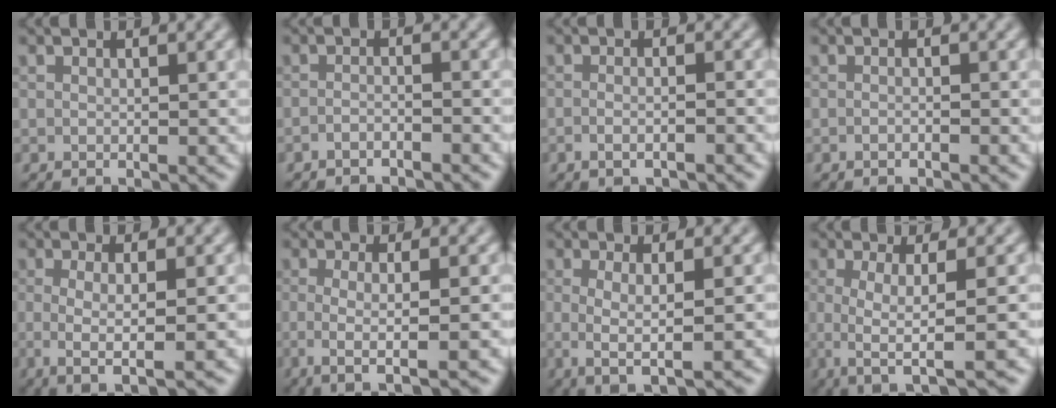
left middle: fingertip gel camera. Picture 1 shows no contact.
{"total": 1.7, "force": [-1.7, 0.0, 0.2], "torque": [-0.005, 0.000, -0.029]}
{"total": 1.8, "force": [-1.2, 0.4, 1.3], "torque": [-0.022, -0.001, -0.026]}
{"total": 0.9, "force": [-0.8, 0.1, 0.3], "torque": [-0.006, -0.003, -0.016]}
{"total": 3.3, "force": [-0.9, 0.6, 3.2], "torque": [-0.060, -0.005, -0.011]}
{"total": 3.7, "force": [-0.9, 0.7, 3.5], "torque": [-0.062, -0.004, -0.014]}
{"total": 3.1, "force": [-0.8, 0.6, 3.0], "torque": [-0.059, -0.005, -0.009]}
{"total": 4.7, "force": [-1.1, 0.9, 4.5], "torque": [-0.076, -0.003, -0.016]}